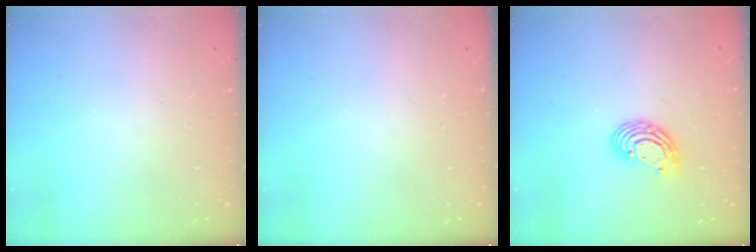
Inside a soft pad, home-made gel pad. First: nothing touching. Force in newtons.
{"total": 0.0}
{"total": 8.4, "press": 8.3, "slide": 1.4}